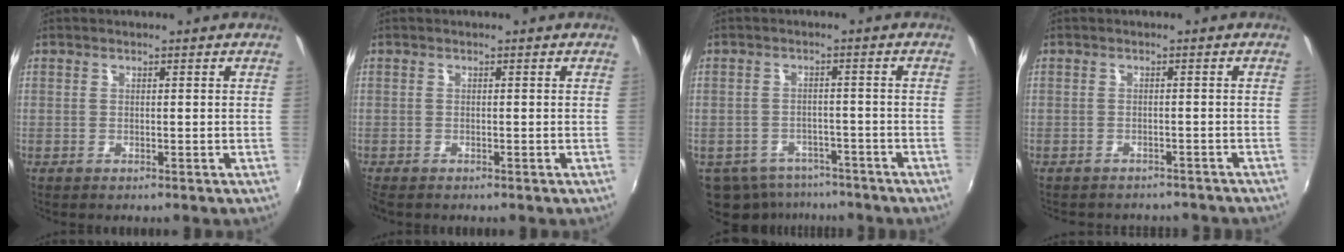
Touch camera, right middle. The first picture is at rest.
{"total": 1.6, "force": [-1.3, 0.7, 0.6], "torque": [-0.015, -0.010, -0.024]}
{"total": 10.4, "force": [-7.6, 6.3, 3.3], "torque": [-0.090, -0.005, -0.102]}
{"total": 8.3, "force": [-7.3, 2.8, 2.7], "torque": [-0.060, -0.018, -0.092]}